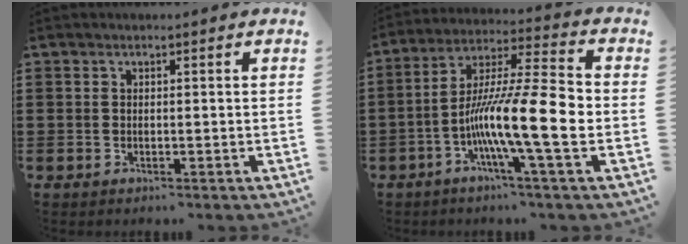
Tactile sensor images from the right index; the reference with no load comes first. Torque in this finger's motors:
{"motor_torque": [2.14, 0.00, 1.05, 0.21]}